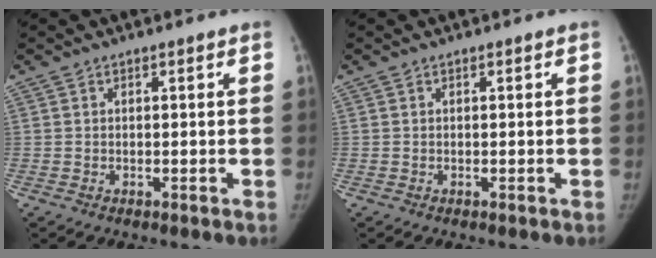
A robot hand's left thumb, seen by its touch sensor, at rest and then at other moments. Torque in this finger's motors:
{"motor_torque": [-0.01, 0.00, 0.31, -0.11, -0.02]}